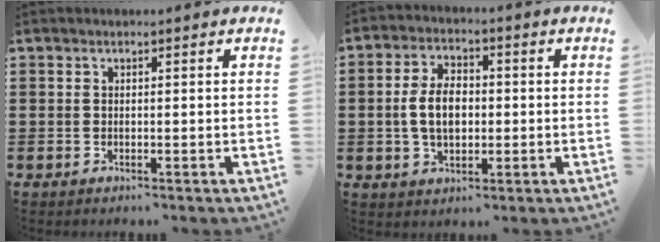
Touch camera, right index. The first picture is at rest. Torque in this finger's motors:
{"motor_torque": [2.14, 0.00, 0.48, 0.11]}